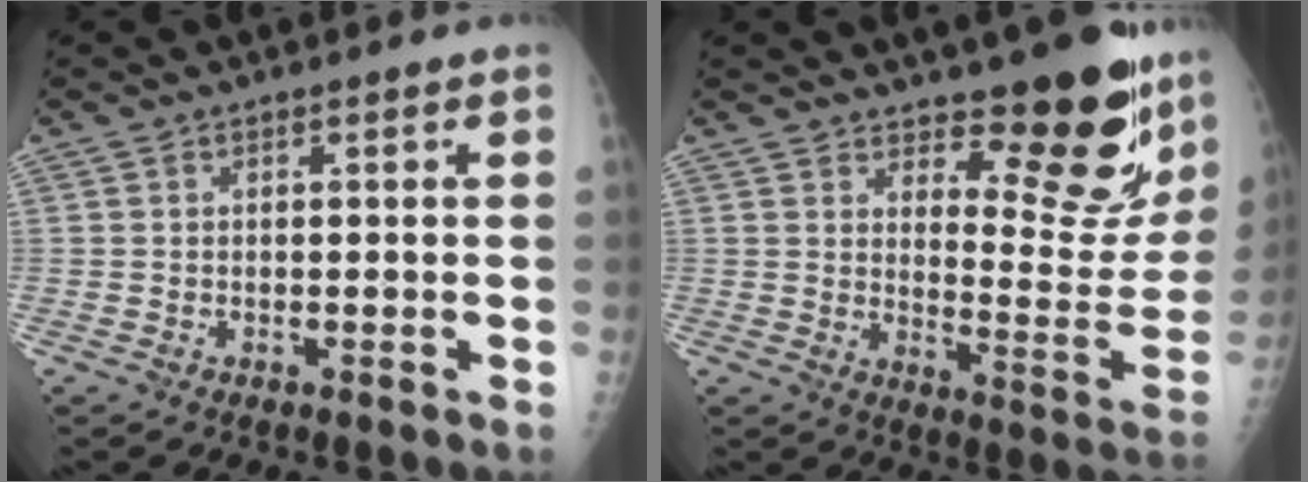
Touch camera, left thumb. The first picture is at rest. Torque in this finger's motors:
{"motor_torque": [0.09, 0.16, 0.05, -0.44, 0.17]}